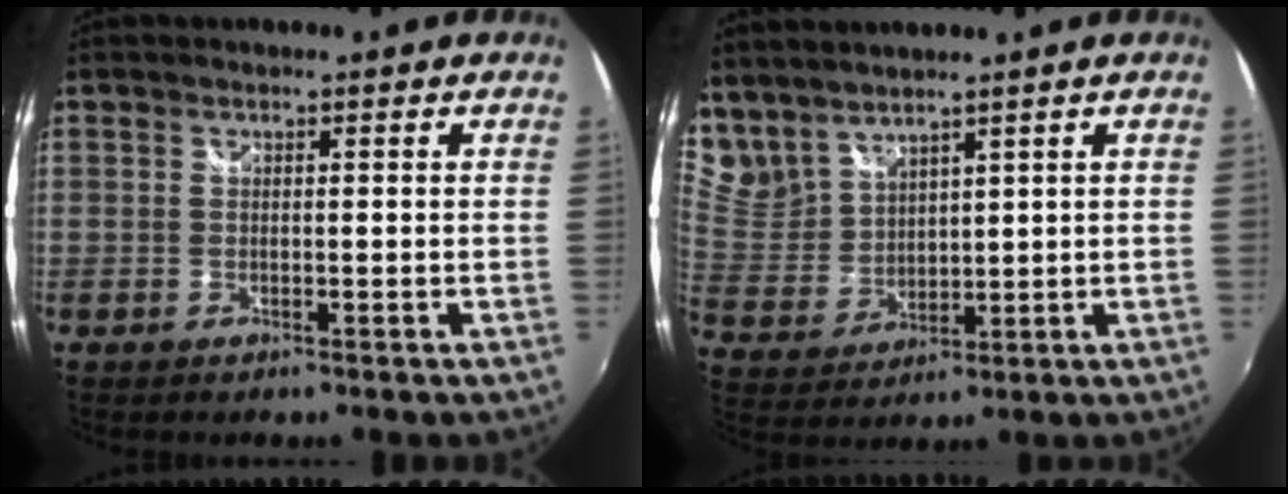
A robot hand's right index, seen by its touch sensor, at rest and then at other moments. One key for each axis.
{"total": 9.2, "fx": 8.1, "fy": 3.8, "fz": 2.2, "tx": -0.053, "ty": -0.001, "tz": 0.181}